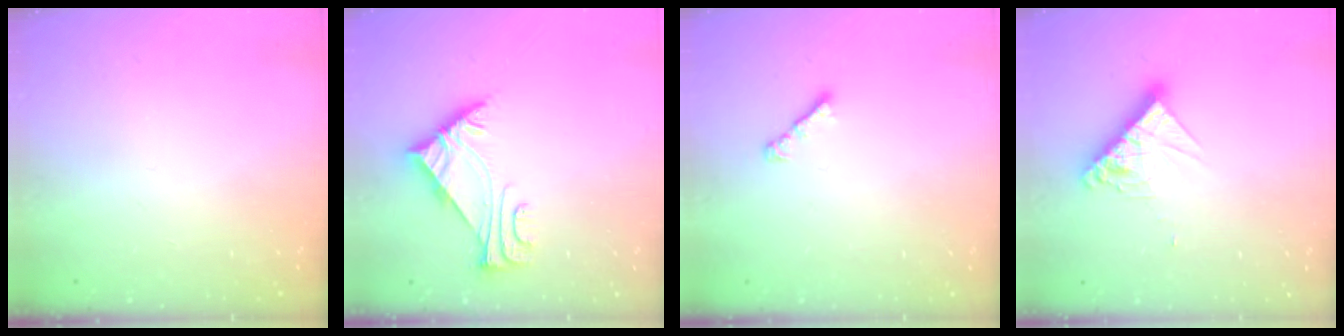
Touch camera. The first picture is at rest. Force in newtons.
{"total": 5.7, "press": 5.6, "slide": 0.9}
{"total": 3.0, "press": 2.9, "slide": 0.7}
{"total": 10.7, "press": 10.6, "slide": 1.0}